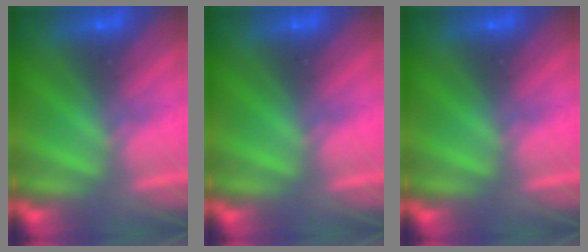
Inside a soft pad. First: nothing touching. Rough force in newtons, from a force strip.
{"total": 0.0}
{"total": 0.0}